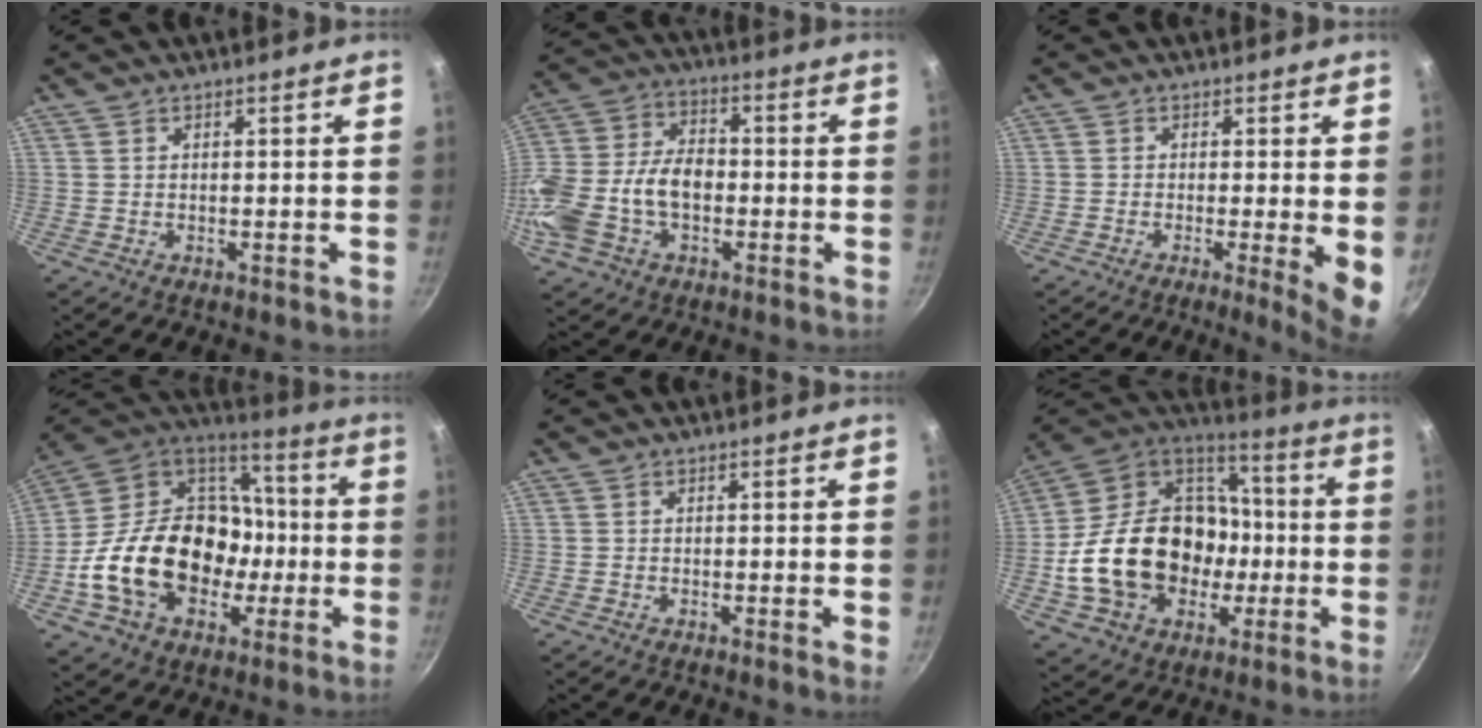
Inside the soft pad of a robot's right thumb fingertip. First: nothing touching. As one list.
[{"total": 16.6, "force": [-3.7, 11.0, 11.8], "torque": [-0.230, 0.039, -0.075]}, {"total": 6.4, "force": [-0.8, 0.8, 6.3], "torque": [-0.081, -0.013, -0.011]}, {"total": 27.9, "force": [-5.5, 20.6, 18.1], "torque": [-0.290, 0.059, -0.078]}, {"total": 1.2, "force": [-0.2, 0.1, 1.2], "torque": [-0.018, -0.004, -0.007]}, {"total": 27.4, "force": [-4.1, 20.9, 17.3], "torque": [-0.279, 0.055, -0.052]}]